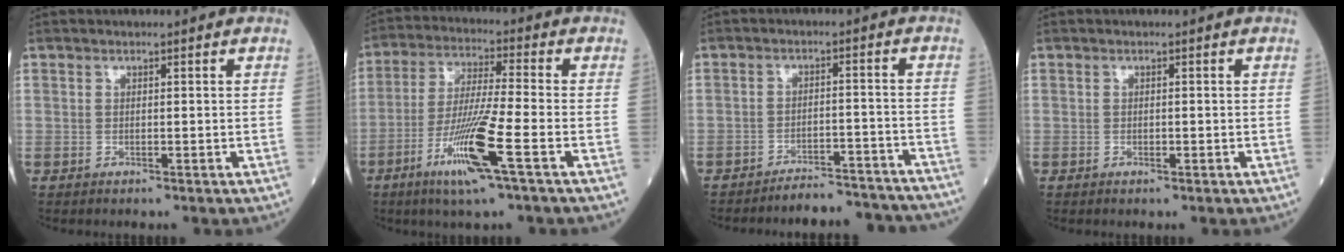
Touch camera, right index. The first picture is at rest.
{"total": 11.6, "force": [-5.1, -0.5, 10.4], "torque": [-0.206, -0.018, -0.099]}
{"total": 11.6, "force": [-11.3, 1.5, 1.9], "torque": [-0.003, 0.018, -0.139]}
{"total": 0.5, "force": [-0.3, 0.2, 0.4], "torque": [-0.008, 0.000, -0.004]}